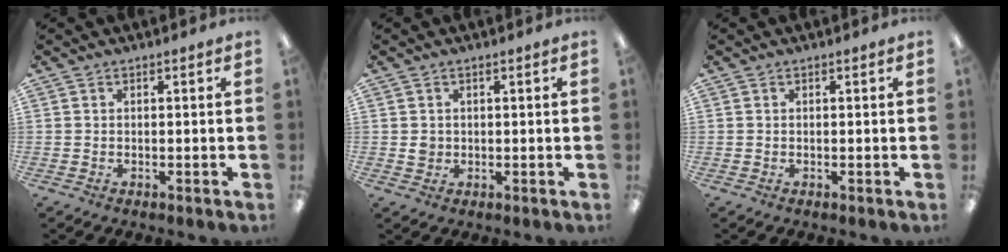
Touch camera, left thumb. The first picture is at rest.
{"total": 2.0, "force": [0.6, 1.8, 0.7], "torque": [-0.015, 0.005, 0.010]}
{"total": 0.0}